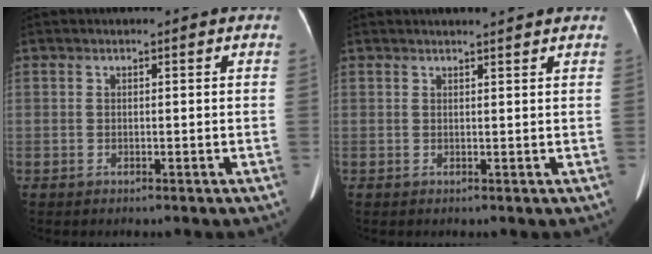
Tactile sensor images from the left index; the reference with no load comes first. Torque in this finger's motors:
{"motor_torque": [-0.23, -0.21, 0.06, 0.02]}